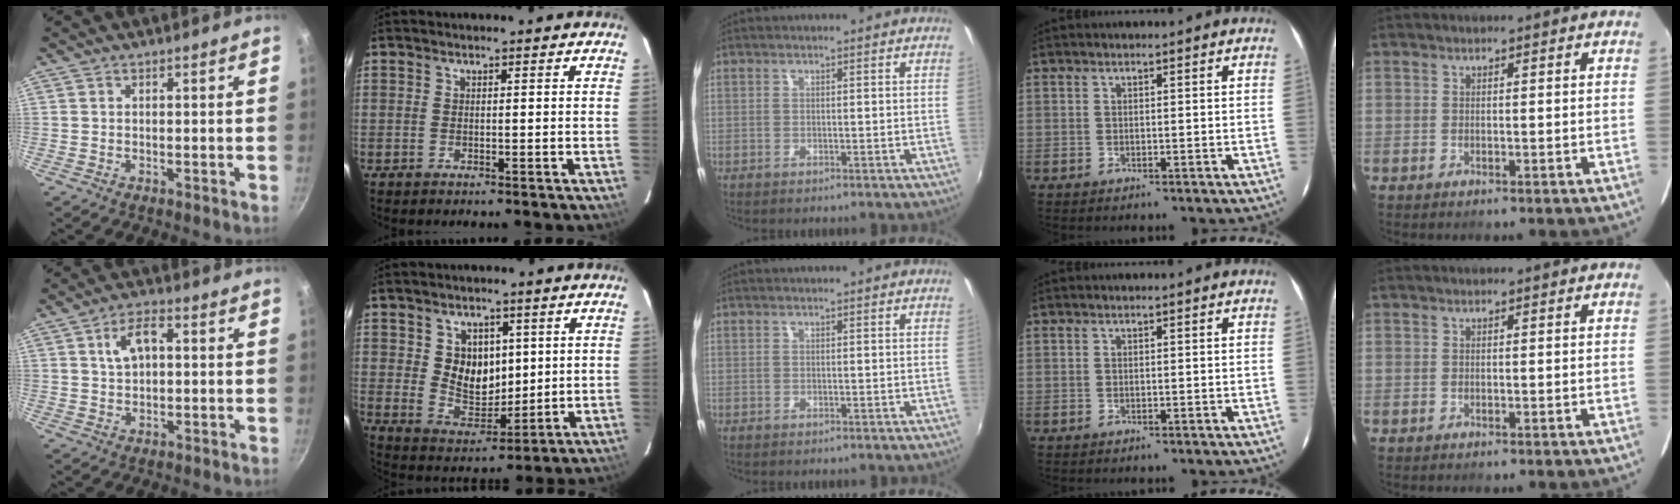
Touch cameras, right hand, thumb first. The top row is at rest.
{"thumb": {"total": 6.1, "force": [1.2, 3.4, 4.9], "torque": [-0.075, 0.015, 0.021]}, "index": {"total": 8.9, "force": [2.5, 7.2, 4.6], "torque": [-0.083, -0.001, 0.062]}}